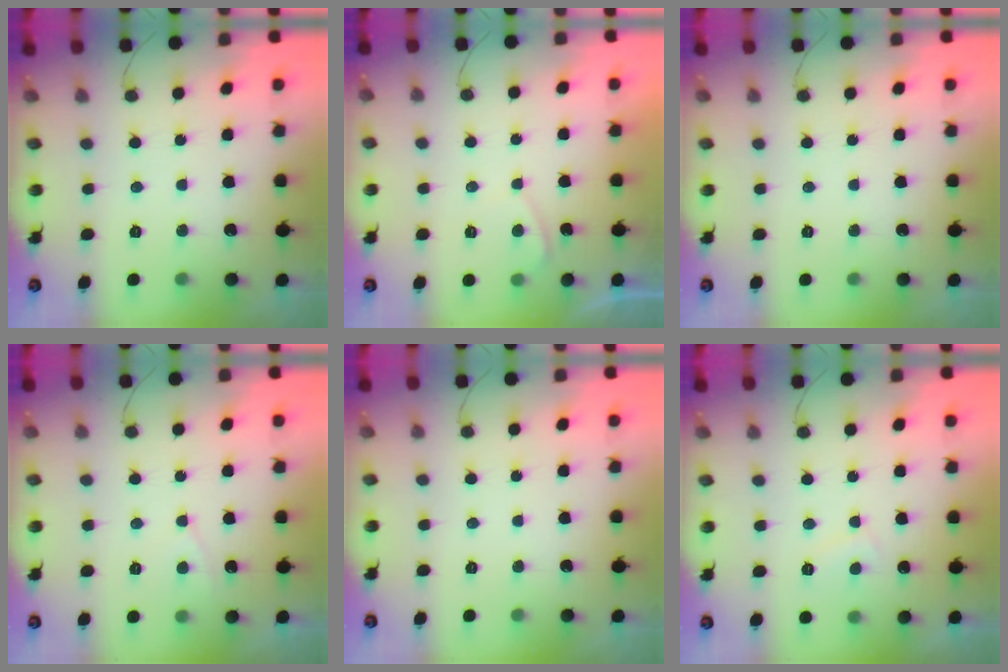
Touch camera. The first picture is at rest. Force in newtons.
{"total": 0.0}
{"total": 0.0}
{"total": 2.4, "press": 2.4, "slide": 0.3}
{"total": 0.0}
{"total": 1.9, "press": 1.8, "slide": 0.4}